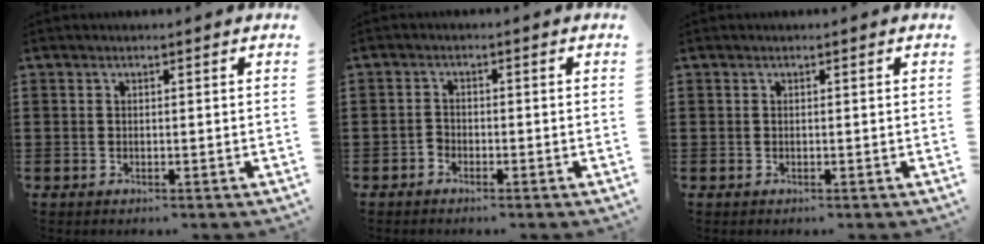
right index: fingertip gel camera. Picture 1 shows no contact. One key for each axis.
{"total": 1.4, "fx": -1.2, "fy": 0.7, "fz": 0.3, "tx": -0.009, "ty": 0.001, "tz": -0.024}
{"total": 0.0}